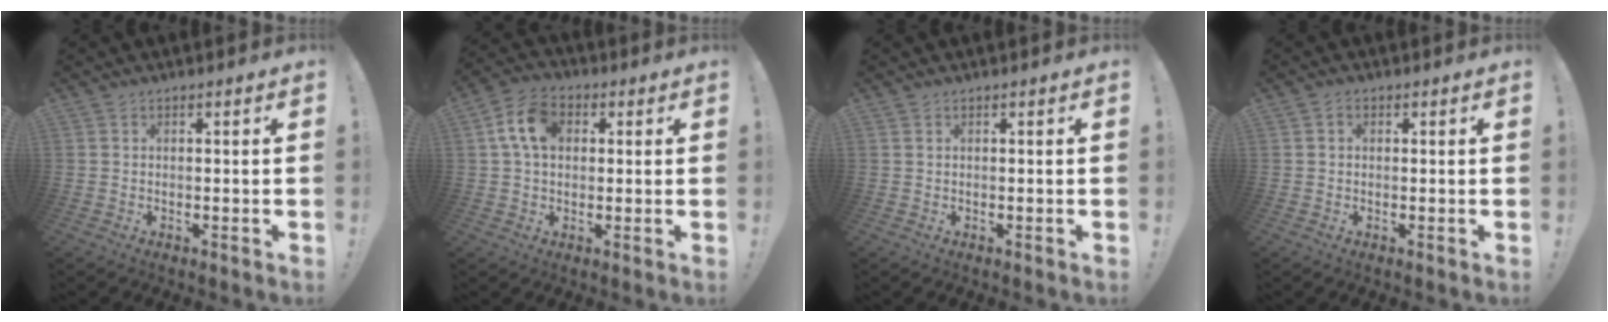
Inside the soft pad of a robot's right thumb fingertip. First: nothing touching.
{"total": 10.6, "force": [2.4, 7.2, 7.4], "torque": [-0.130, 0.014, 0.050]}
{"total": 0.0}
{"total": 1.1, "force": [0.1, 0.9, 0.6], "torque": [-0.003, 0.002, -0.002]}